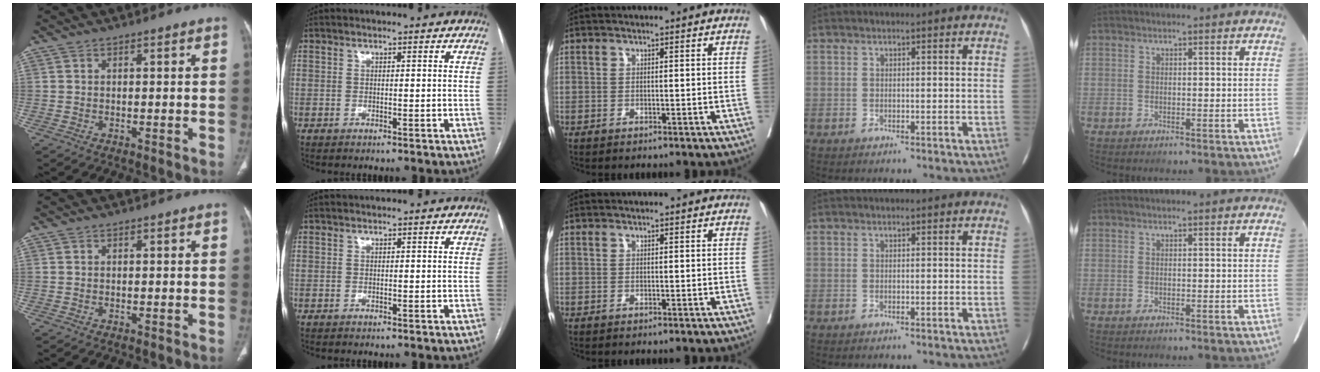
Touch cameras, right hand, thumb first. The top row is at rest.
{}